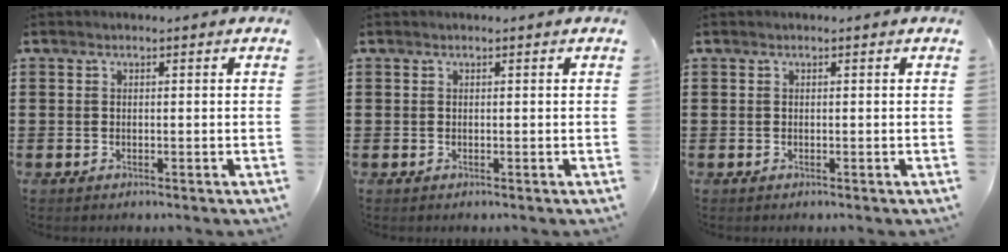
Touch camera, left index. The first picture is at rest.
{"total": 0.0}
{"total": 0.0}